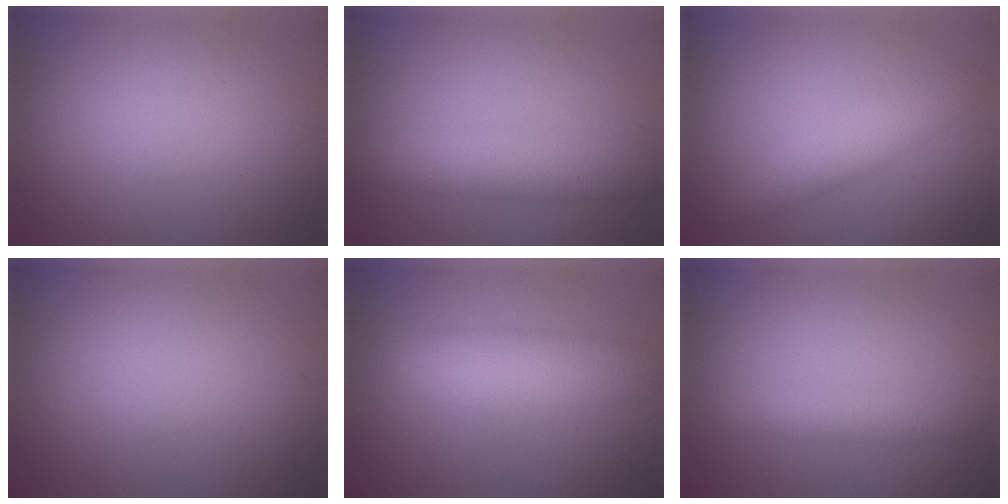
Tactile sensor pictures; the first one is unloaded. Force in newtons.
{"total": 4.5, "press": 4.5, "slide": 0.1}
{"total": 3.3, "press": 3.3, "slide": 0.1}
{"total": 0.0}
{"total": 5.2, "press": 5.2, "slide": 0.2}
{"total": 1.9, "press": 1.9, "slide": 0.1}